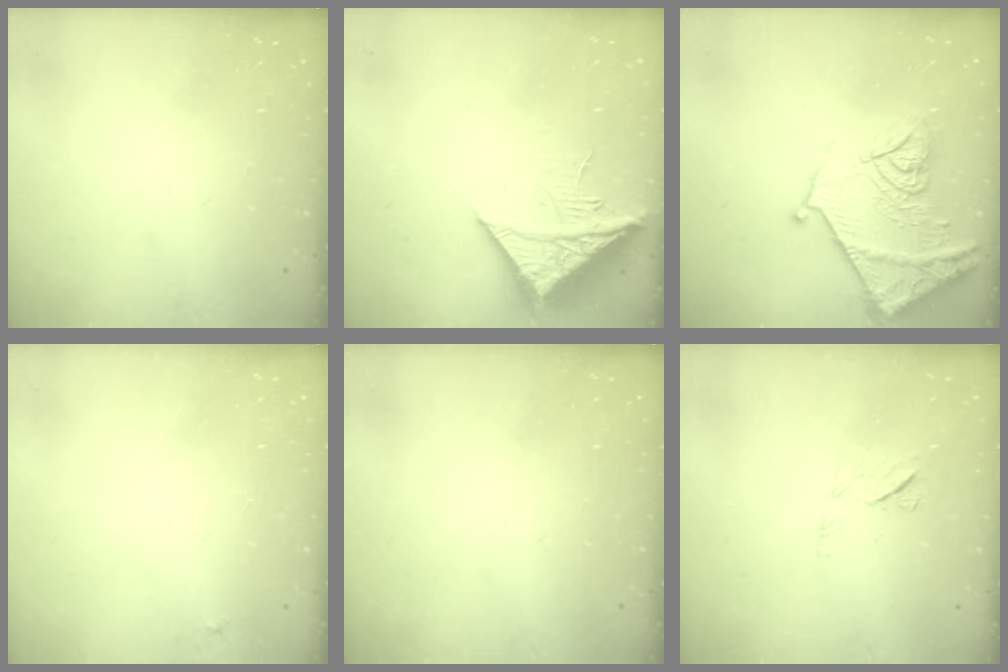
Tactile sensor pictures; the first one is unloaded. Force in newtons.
{"total": 10.5, "press": 10.5, "slide": 1.0}
{"total": 15.3, "press": 15.3, "slide": 1.6}
{"total": 3.3, "press": 3.3, "slide": 0.4}
{"total": 0.0}
{"total": 7.2, "press": 7.0, "slide": 1.4}